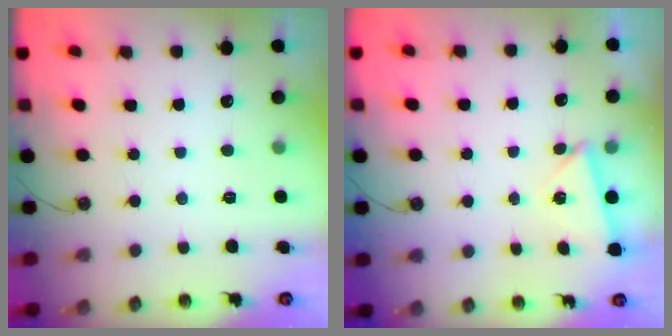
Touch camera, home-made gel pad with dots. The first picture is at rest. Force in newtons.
{"total": 2.9, "press": 2.8, "slide": 0.6}